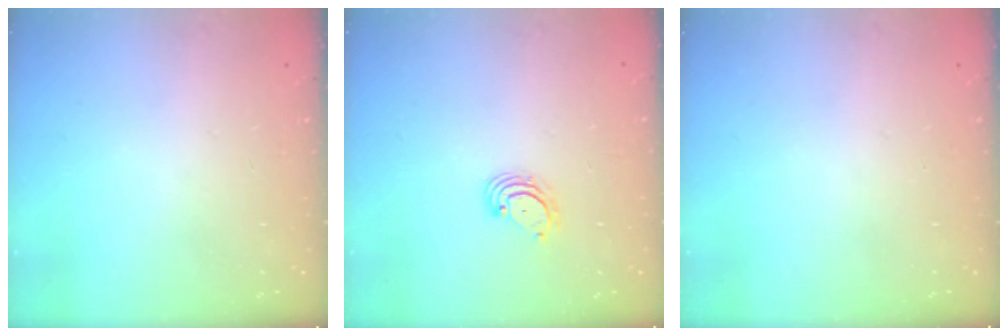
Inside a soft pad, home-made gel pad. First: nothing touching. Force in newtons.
{"total": 3.2, "press": 3.1, "slide": 0.4}
{"total": 0.0}